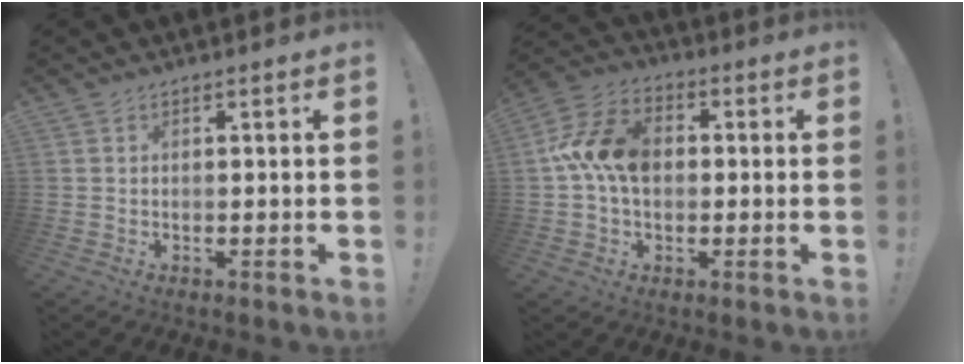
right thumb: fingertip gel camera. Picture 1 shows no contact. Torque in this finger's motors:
{"motor_torque": [1.70, 2.02, 1.19, -0.23, 0.10]}